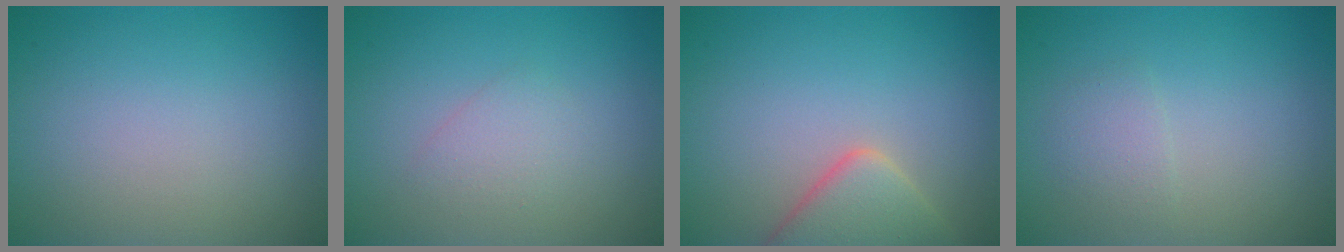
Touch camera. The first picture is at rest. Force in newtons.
{"total": 1.6, "press": 1.6, "slide": 0.0}
{"total": 4.5, "press": 4.5, "slide": 0.3}
{"total": 1.3, "press": 1.3, "slide": 0.0}